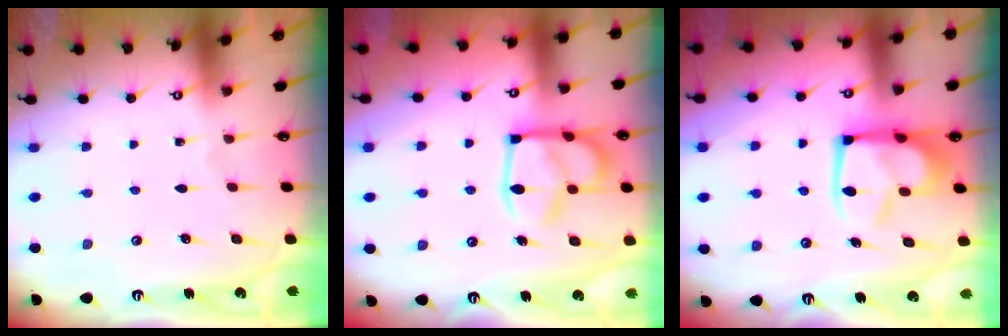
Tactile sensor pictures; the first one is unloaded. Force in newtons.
{"total": 16.3, "press": 16.2, "slide": 1.7}
{"total": 12.9, "press": 12.8, "slide": 1.6}